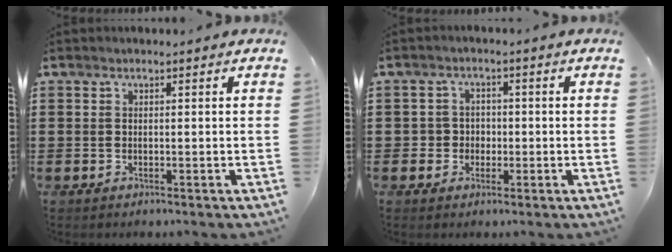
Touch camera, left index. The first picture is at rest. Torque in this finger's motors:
{"motor_torque": [-0.30, 0.30, -0.01, -0.01]}